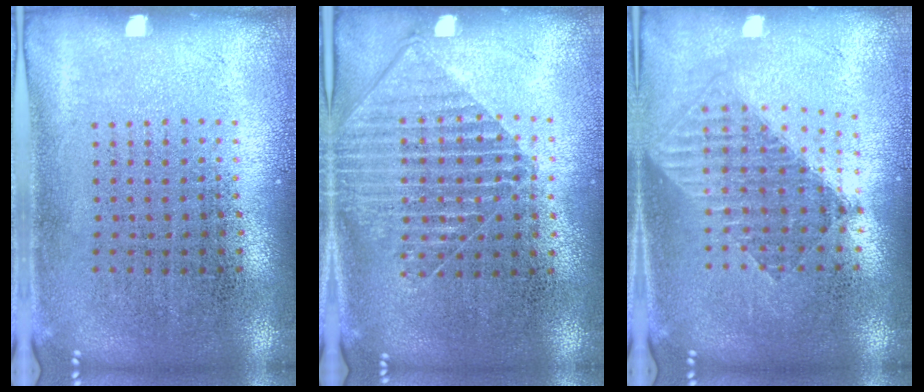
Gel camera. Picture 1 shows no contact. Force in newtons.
{"total": 1.4, "press": 1.2, "slide": 0.8}
{"total": 1.5, "press": 1.3, "slide": 0.8}